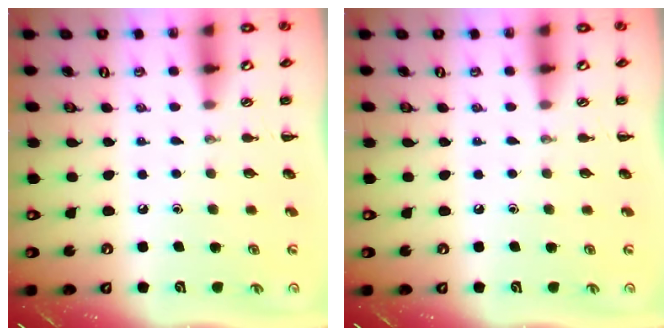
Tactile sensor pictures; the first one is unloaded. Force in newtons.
{"total": 0.0}